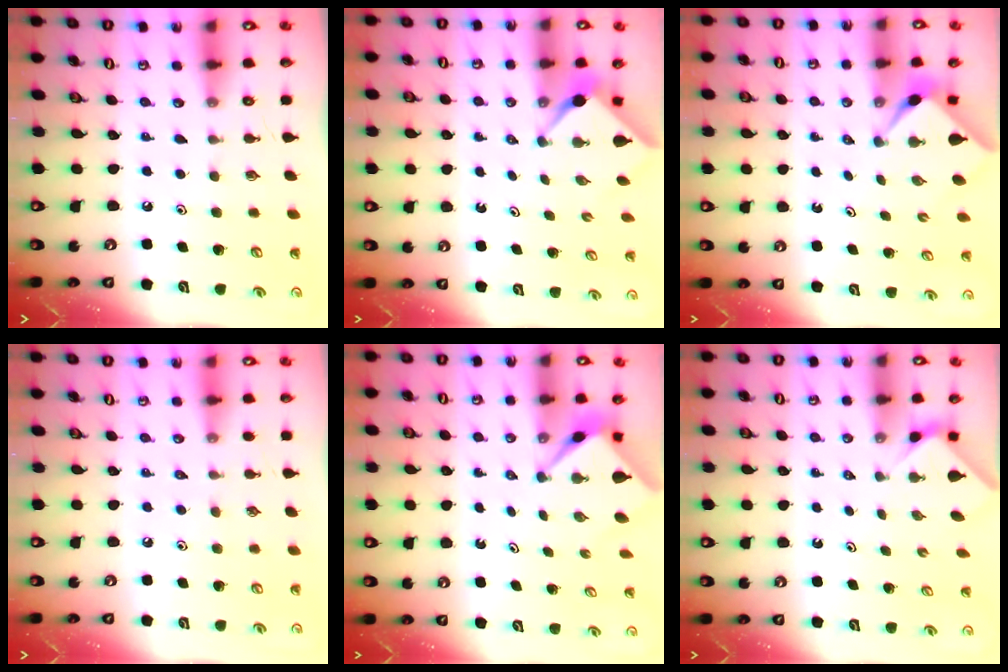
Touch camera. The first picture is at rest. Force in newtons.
{"total": 2.4, "press": 2.4, "slide": 0.3}
{"total": 2.3, "press": 2.2, "slide": 0.3}
{"total": 2.1, "press": 2.1, "slide": 0.4}
{"total": 2.7, "press": 2.7, "slide": 0.2}
{"total": 1.3, "press": 1.3, "slide": 0.4}